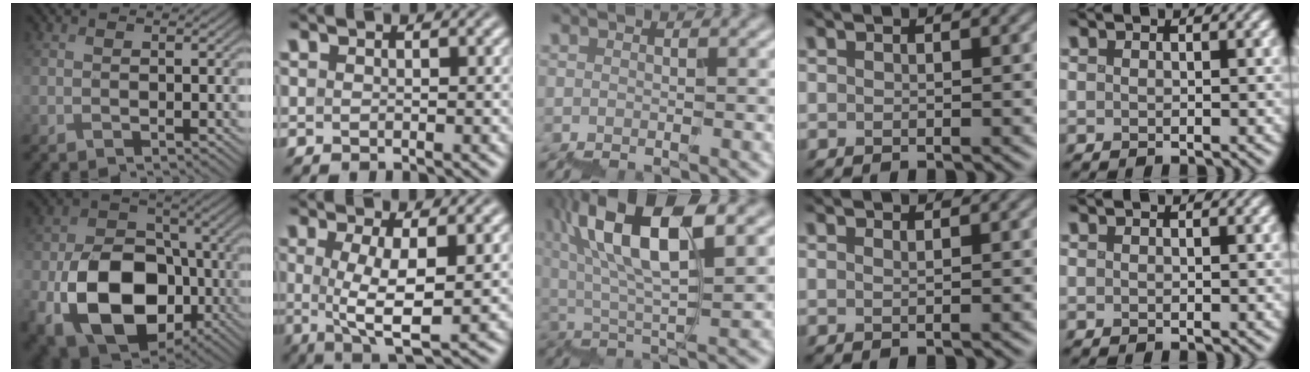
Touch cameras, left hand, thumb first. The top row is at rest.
{"thumb": {"total": 15.2, "force": [-5.0, 10.9, 9.4], "torque": [-0.179, -0.044, -0.092]}, "index": {"total": 5.5, "force": [0.3, 1.5, 5.3], "torque": [-0.095, -0.006, 0.010]}, "middle": {"total": 9.5, "force": [5.1, 2.4, 7.7], "torque": [-0.135, 0.025, 0.093]}, "ring": {"total": 0.5, "force": [0.3, 0.2, 0.4], "torque": [0.000, -0.003, 0.003]}}